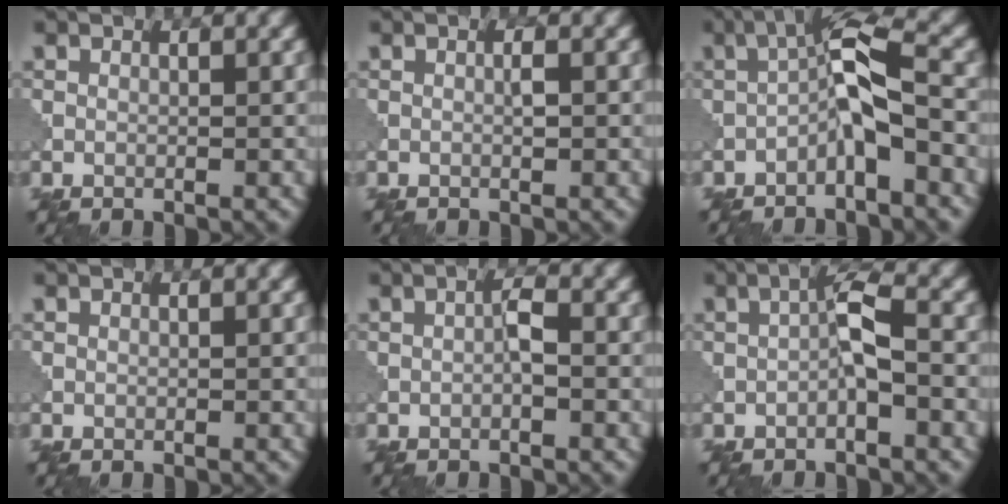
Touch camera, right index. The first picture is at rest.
{"total": 0.8, "force": [-0.1, 0.0, 0.8], "torque": [-0.014, 0.003, -0.003]}
{"total": 5.0, "force": [-1.6, 1.1, 4.6], "torque": [-0.085, 0.020, -0.041]}
{"total": 0.0}
{"total": 1.4, "force": [-0.3, 0.2, 1.3], "torque": [-0.024, 0.005, -0.006]}
{"total": 2.8, "force": [-0.7, 0.5, 2.7], "torque": [-0.051, 0.013, -0.015]}